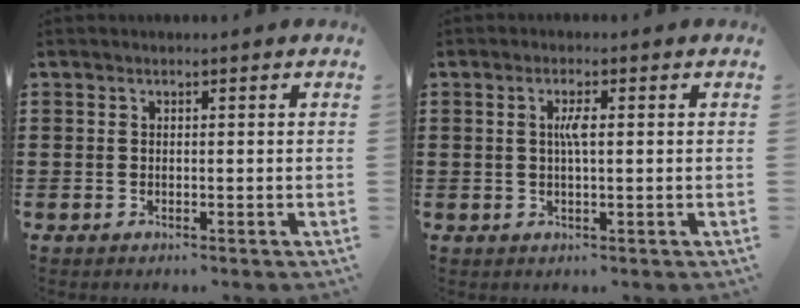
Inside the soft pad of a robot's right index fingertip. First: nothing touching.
{"total": 2.7, "force": [0.4, 0.4, 2.6], "torque": [-0.052, 0.000, 0.004]}